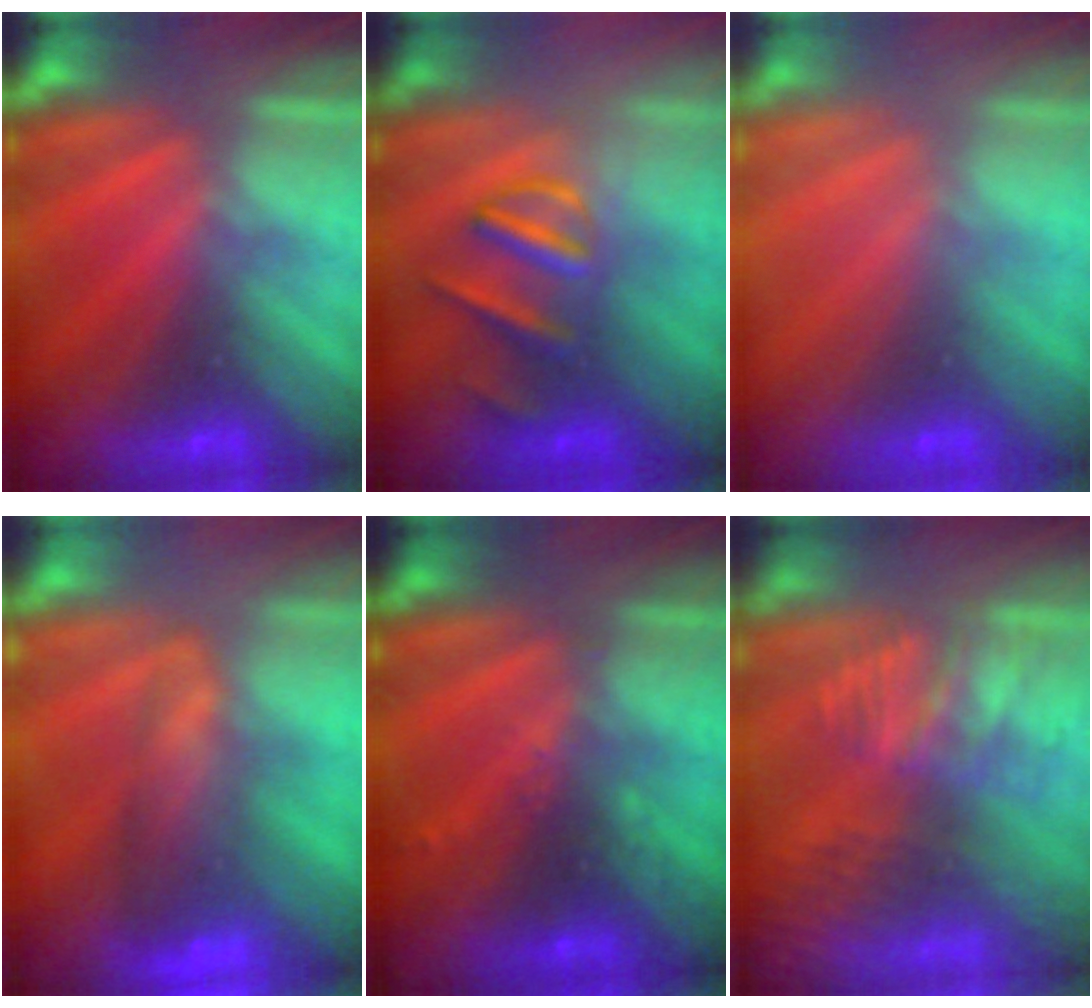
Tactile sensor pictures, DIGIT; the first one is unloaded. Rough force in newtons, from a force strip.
{"total": 3.0}
{"total": 2.2}
{"total": 7.5}
{"total": 3.0}
{"total": 7.3}